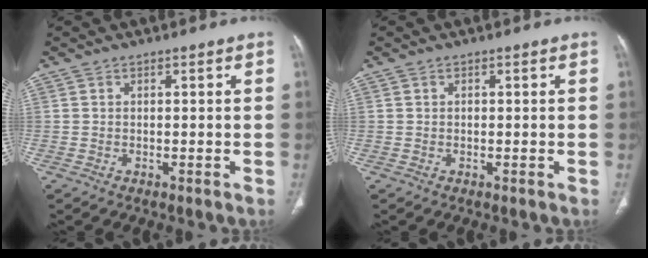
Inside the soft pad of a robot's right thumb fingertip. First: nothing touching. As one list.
[{"total": 0.0}]